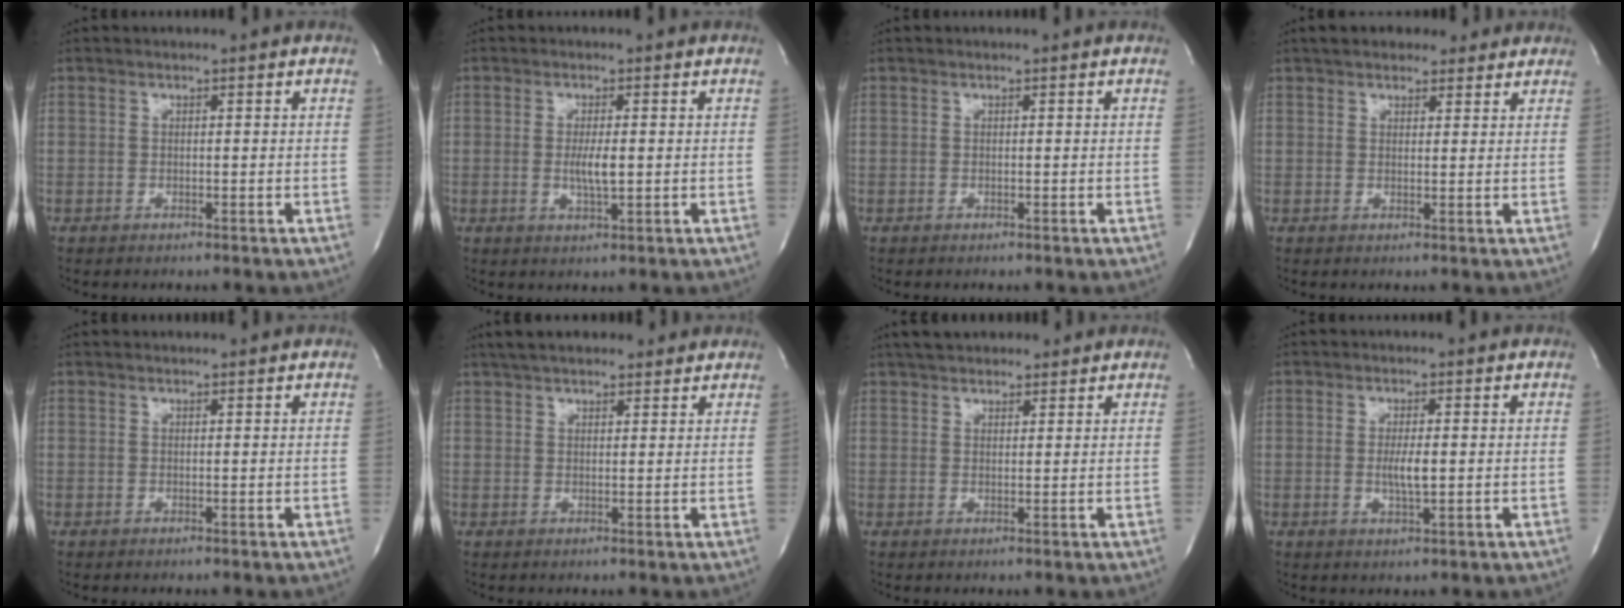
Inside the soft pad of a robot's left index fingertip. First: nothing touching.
{"total": 3.2, "force": [-0.2, 0.5, 3.2], "torque": [-0.063, -0.006, -0.001]}
{"total": 0.0}
{"total": 7.5, "force": [6.0, 3.3, 3.0], "torque": [-0.032, 0.021, 0.085]}
{"total": 0.0}
{"total": 10.1, "force": [8.4, 3.2, 4.7], "torque": [-0.065, 0.033, 0.122]}
{"total": 6.8, "force": [5.6, 2.6, 2.7], "torque": [-0.038, 0.026, 0.088]}
{"total": 3.0, "force": [-0.1, 0.5, 2.9], "torque": [-0.058, -0.005, -0.001]}